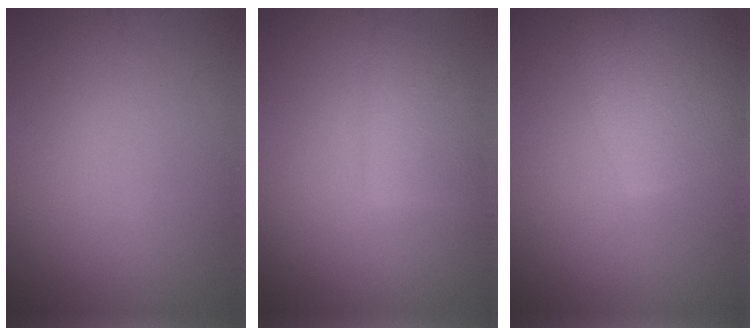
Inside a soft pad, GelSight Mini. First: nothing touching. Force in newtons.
{"total": 2.9, "press": 2.8, "slide": 0.3}
{"total": 6.0, "press": 6.0, "slide": 0.3}